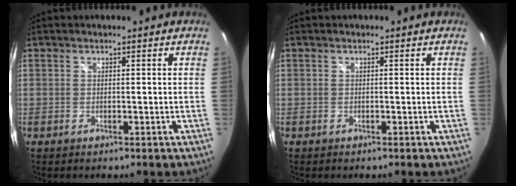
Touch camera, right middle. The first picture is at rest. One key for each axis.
{"total": 0.0}